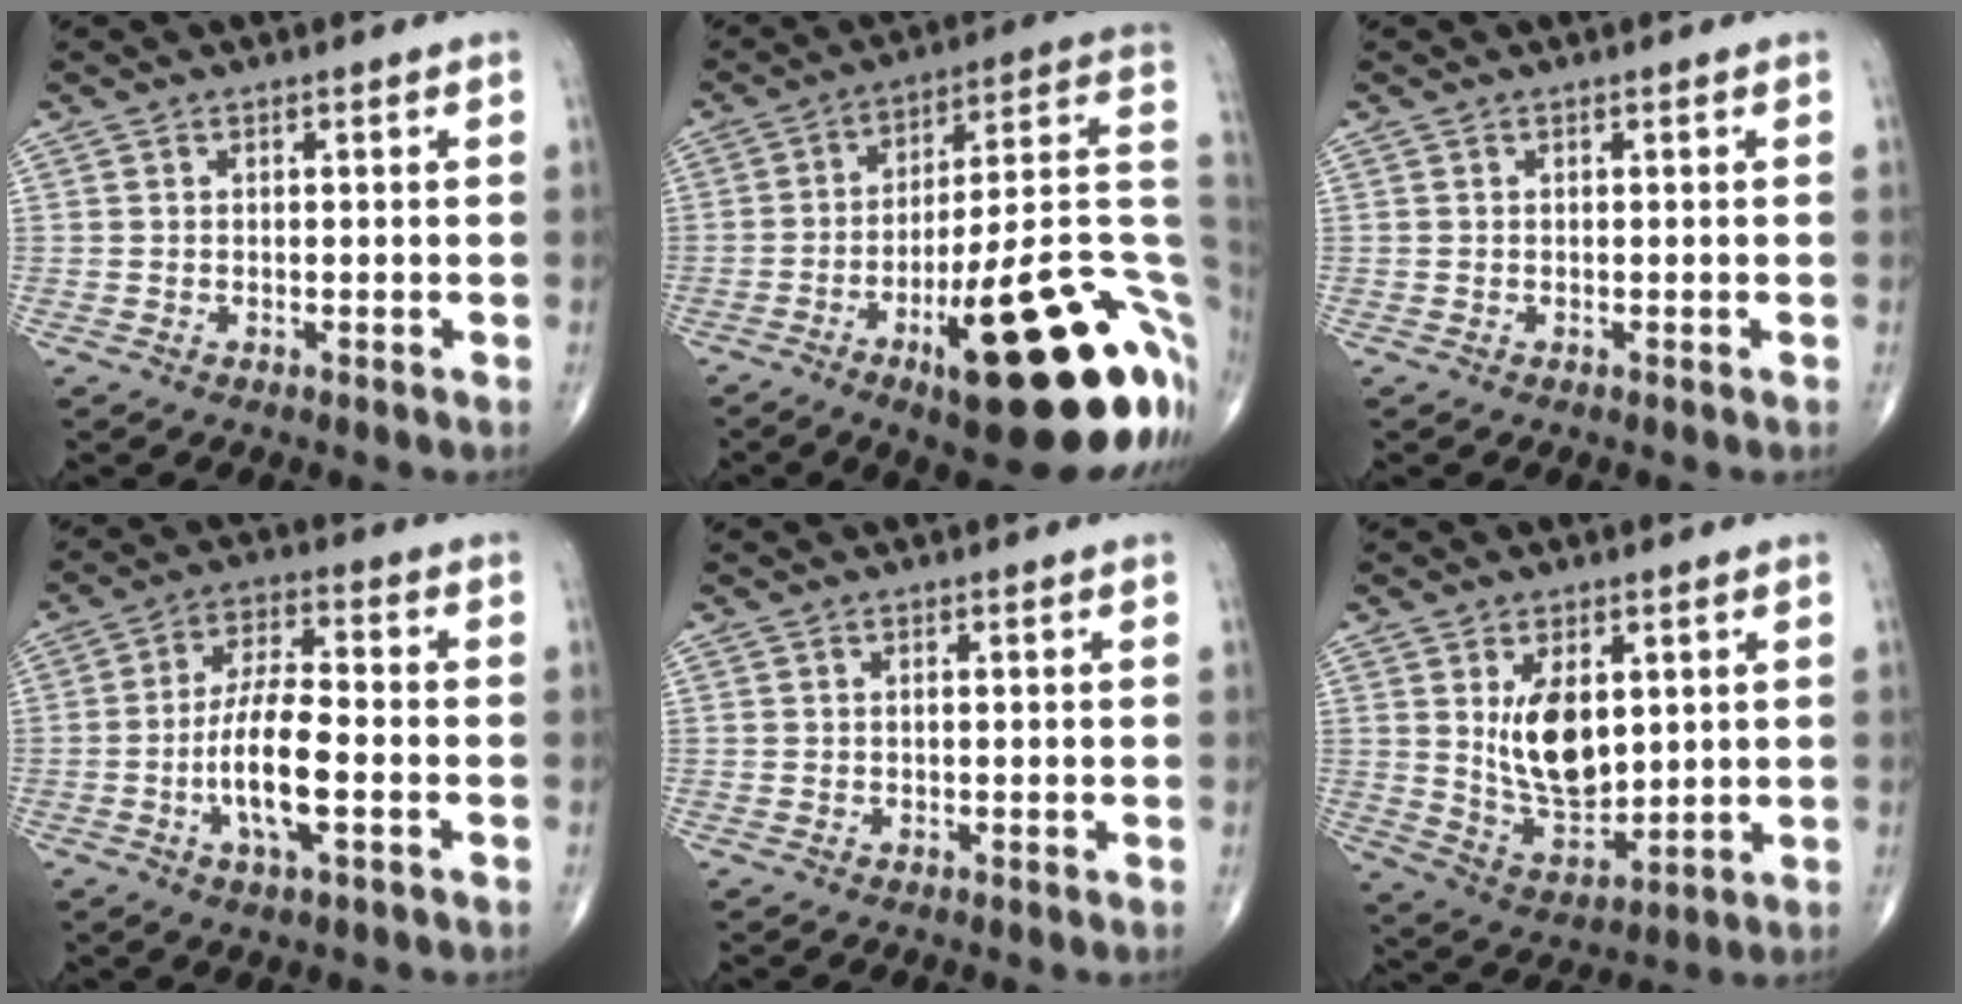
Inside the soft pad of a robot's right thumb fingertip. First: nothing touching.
{"total": 30.6, "force": [-10.7, 8.2, 27.5], "torque": [-0.300, 0.042, -0.147]}
{"total": 0.0}
{"total": 11.0, "force": [-3.0, 3.3, 10.0], "torque": [-0.192, 0.019, -0.058]}
{"total": 0.0}
{"total": 11.5, "force": [2.6, 6.5, 9.1], "torque": [-0.135, -0.025, 0.064]}